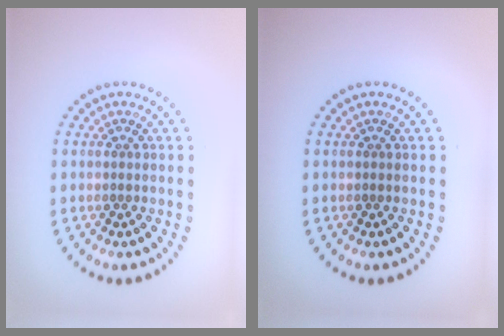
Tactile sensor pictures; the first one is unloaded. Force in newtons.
{"total": 0.0}